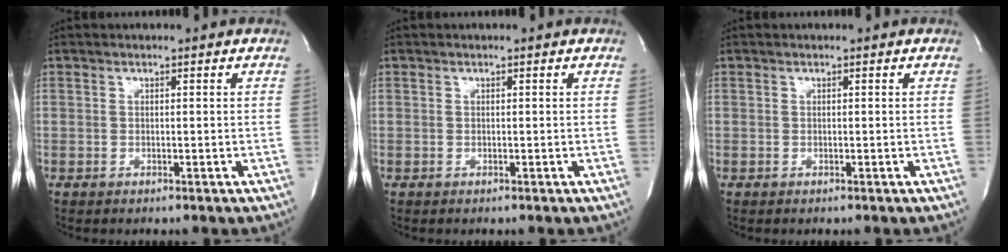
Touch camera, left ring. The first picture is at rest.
{"total": 0.0}
{"total": 0.0}